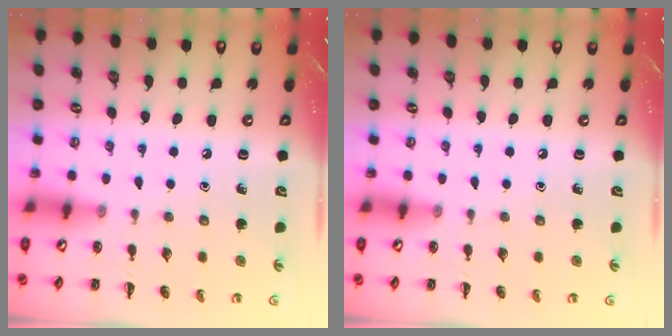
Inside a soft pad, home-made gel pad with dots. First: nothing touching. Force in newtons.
{"total": 0.0}